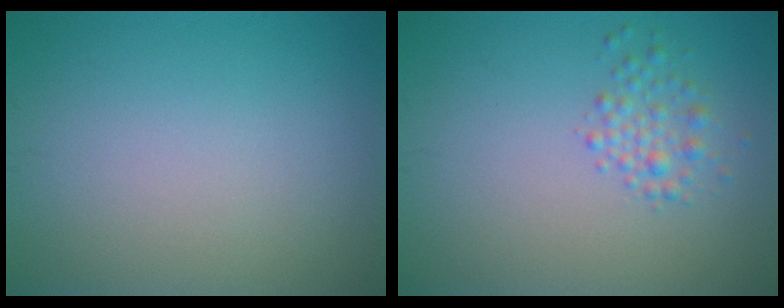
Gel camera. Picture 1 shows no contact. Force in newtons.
{"total": 1.9, "press": 1.9, "slide": 0.1}